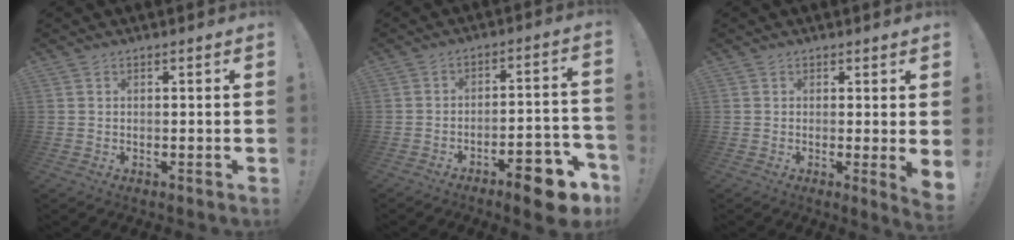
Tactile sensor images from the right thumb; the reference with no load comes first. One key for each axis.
{"total": 11.8, "fx": -8.4, "fy": 3.1, "fz": 7.7, "tx": -0.090, "ty": 0.063, "tz": -0.134}
{"total": 3.5, "fx": 0.9, "fy": 0.3, "fz": 3.4, "tx": -0.038, "ty": -0.016, "tz": 0.018}